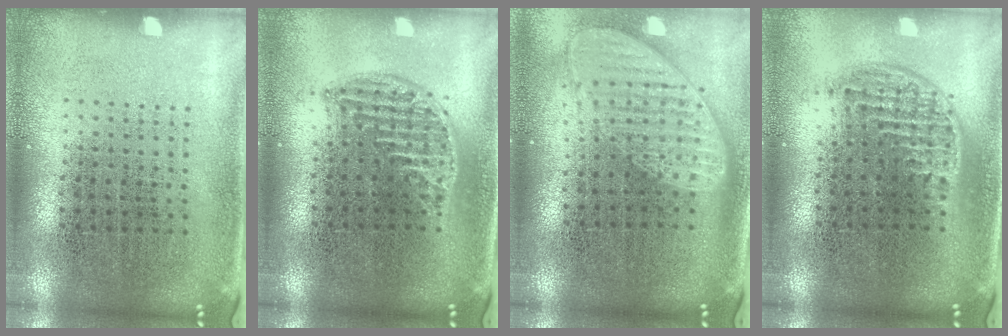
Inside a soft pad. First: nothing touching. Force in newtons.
{"total": 1.3, "press": 1.1, "slide": 0.6}
{"total": 2.0, "press": 1.5, "slide": 1.2}
{"total": 1.2, "press": 1.0, "slide": 0.7}